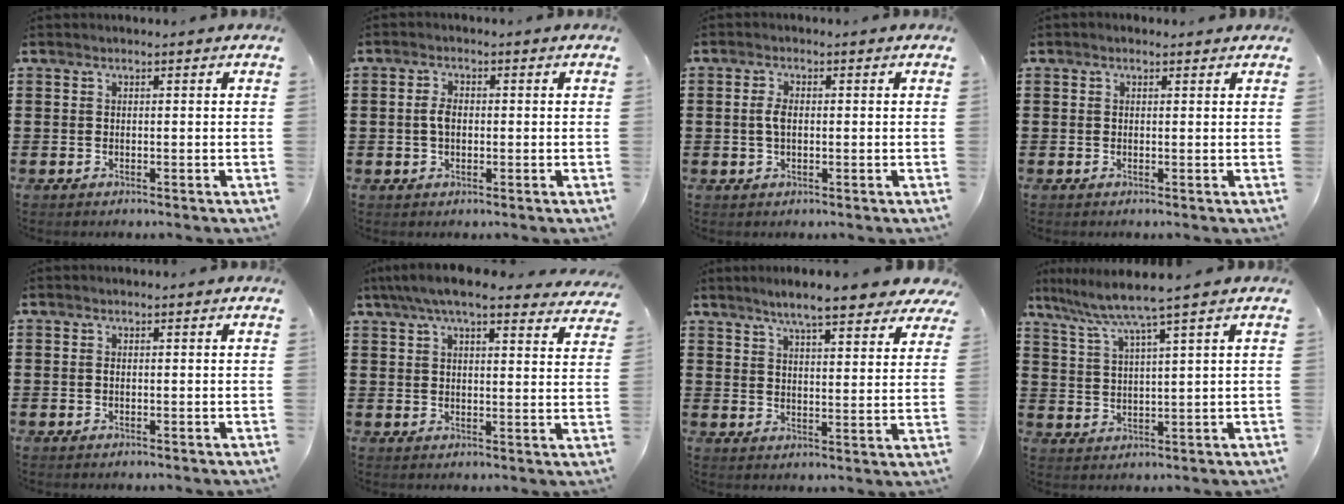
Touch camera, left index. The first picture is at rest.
{"total": 2.7, "force": [0.0, 1.5, 2.2], "torque": [-0.054, 0.003, -0.003]}
{"total": 2.6, "force": [0.1, 1.2, 2.3], "torque": [-0.056, 0.001, -0.002]}
{"total": 0.7, "force": [0.4, 0.4, 0.3], "torque": [-0.007, 0.004, 0.007]}
{"total": 0.0}
{"total": 7.1, "force": [6.0, 1.0, 3.6], "torque": [-0.087, -0.013, 0.109]}
{"total": 7.2, "force": [6.3, 0.7, 3.5], "torque": [-0.073, -0.023, 0.107]}
{"total": 5.6, "force": [4.2, -0.9, 3.6], "torque": [-0.086, -0.024, 0.066]}